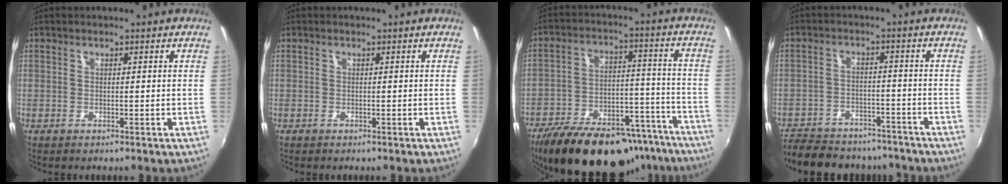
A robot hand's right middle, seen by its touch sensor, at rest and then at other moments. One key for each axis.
{"total": 0.0}
{"total": 28.3, "fx": -22.2, "fy": 11.4, "fz": 13.4, "tx": -0.243, "ty": 0.011, "tz": -0.296}
{"total": 18.5, "fx": -15.6, "fy": 7.3, "fz": 6.8, "tx": -0.159, "ty": 0.006, "tz": -0.217}